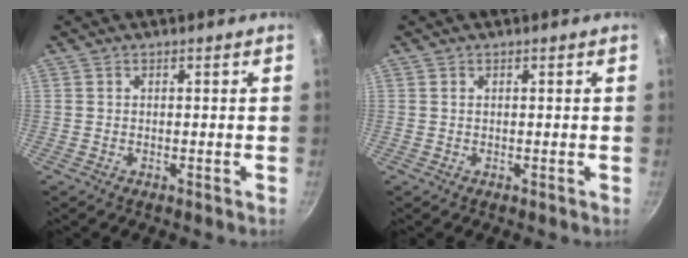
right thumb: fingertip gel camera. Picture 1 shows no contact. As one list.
[{"total": 0.0}]